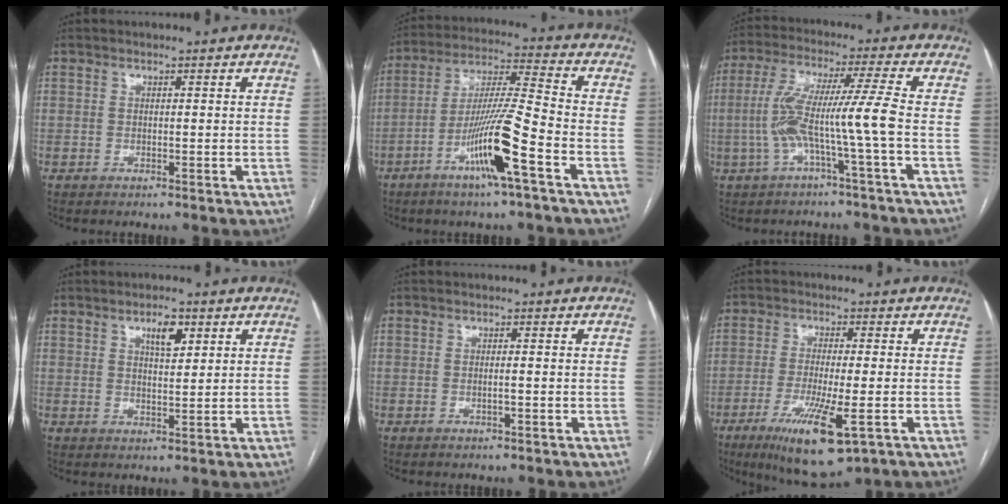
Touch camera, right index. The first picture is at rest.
{"total": 13.0, "force": [-5.9, -0.4, 11.6], "torque": [-0.223, -0.004, -0.112]}
{"total": 9.6, "force": [-2.4, -1.3, 9.2], "torque": [-0.195, 0.024, -0.045]}
{"total": 3.9, "force": [2.0, 1.4, 3.1], "torque": [-0.050, 0.001, 0.034]}
{"total": 1.0, "force": [-0.3, 0.1, 0.9], "torque": [-0.019, 0.000, -0.004]}
{"total": 11.3, "force": [-5.0, 1.7, 9.9], "torque": [-0.182, -0.033, -0.079]}